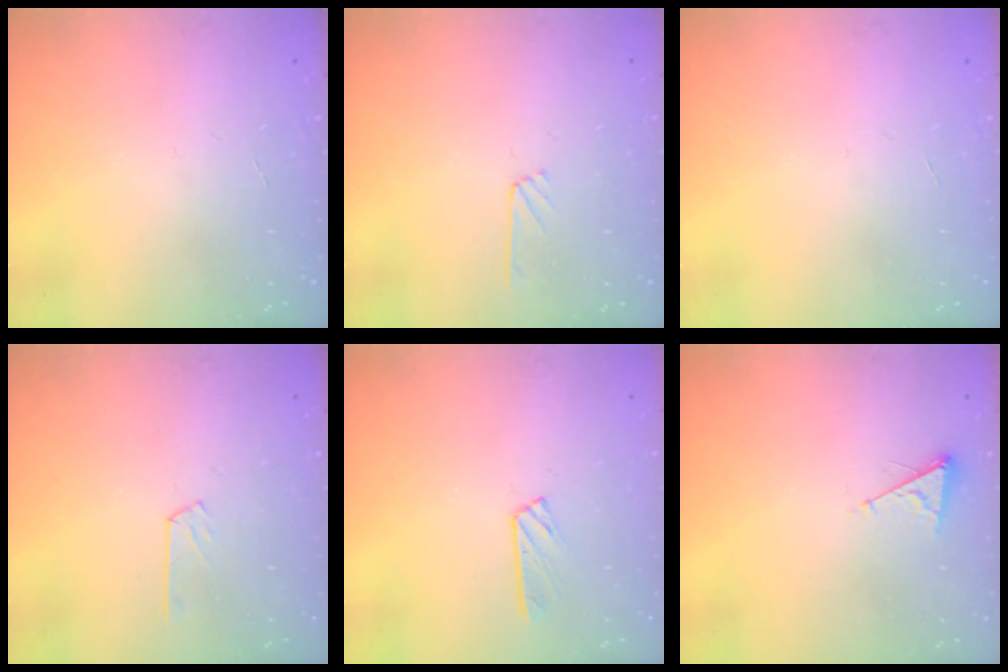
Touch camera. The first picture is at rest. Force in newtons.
{"total": 4.5, "press": 4.5, "slide": 0.5}
{"total": 0.0}
{"total": 3.7, "press": 3.7, "slide": 0.5}
{"total": 2.9, "press": 2.9, "slide": 0.3}
{"total": 3.6, "press": 3.6, "slide": 0.4}